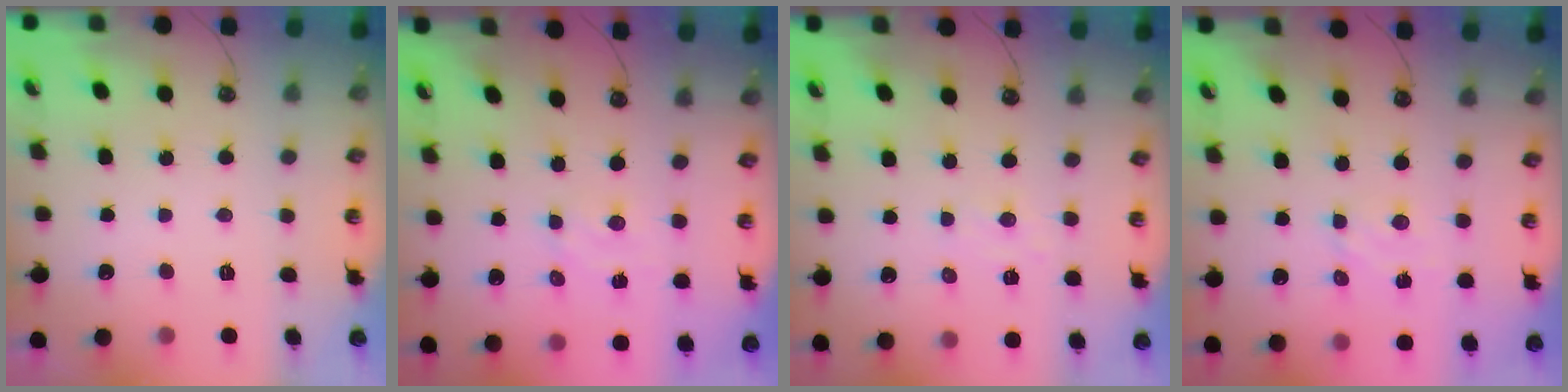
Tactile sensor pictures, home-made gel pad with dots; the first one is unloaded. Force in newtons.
{"total": 2.0, "press": 2.0, "slide": 0.4}
{"total": 4.8, "press": 4.8, "slide": 0.6}
{"total": 3.0, "press": 2.9, "slide": 0.6}